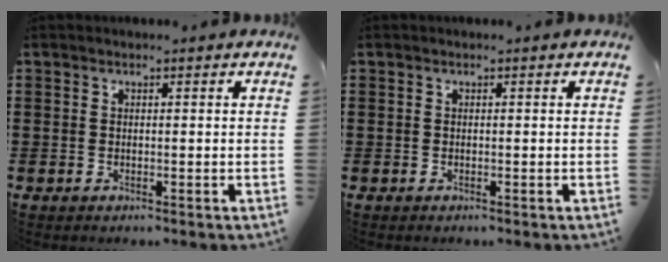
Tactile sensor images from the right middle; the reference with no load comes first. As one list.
[{"total": 0.0}]